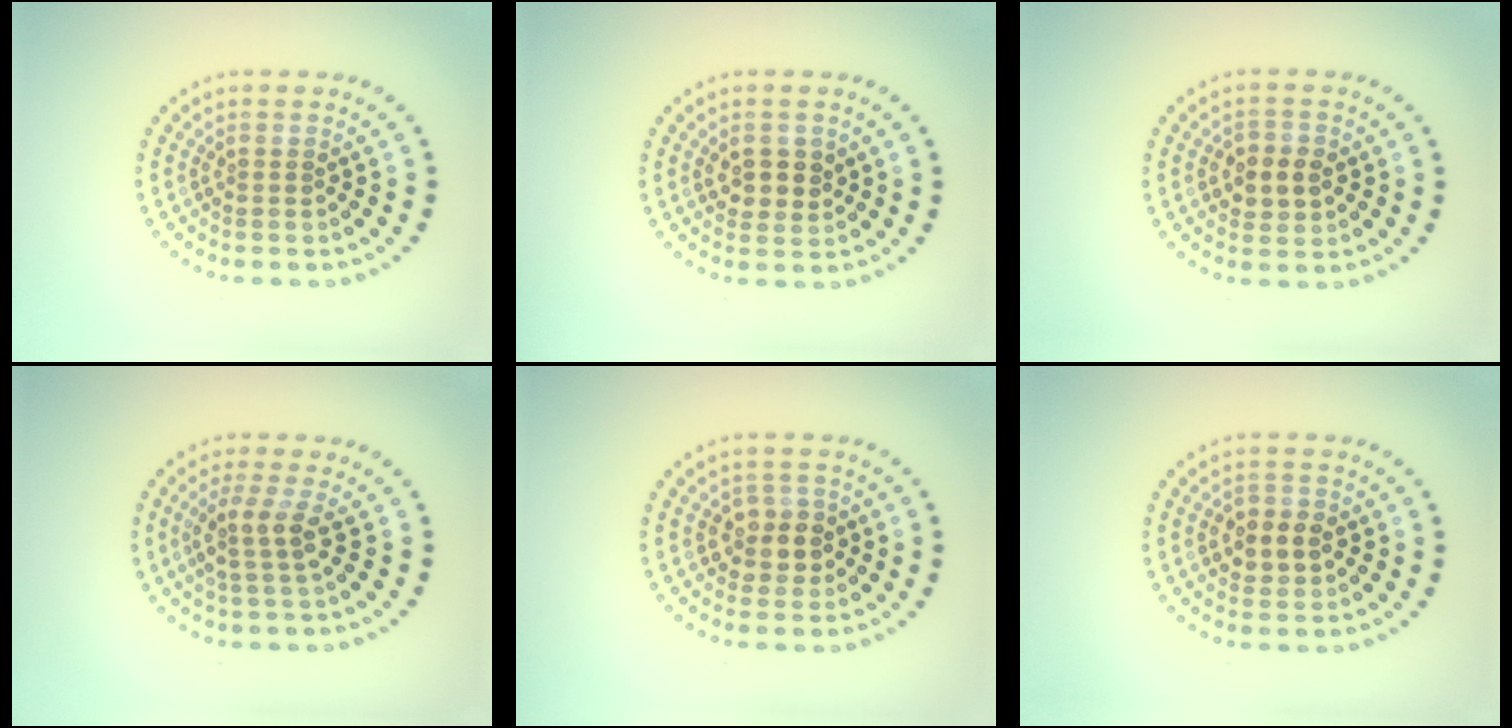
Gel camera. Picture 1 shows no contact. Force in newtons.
{"total": 2.5, "press": 2.4, "slide": 0.8}
{"total": 2.9, "press": 2.8, "slide": 0.3}
{"total": 2.5, "press": 1.9, "slide": 1.6}
{"total": 2.6, "press": 2.4, "slide": 0.9}
{"total": 2.9, "press": 2.8, "slide": 0.3}